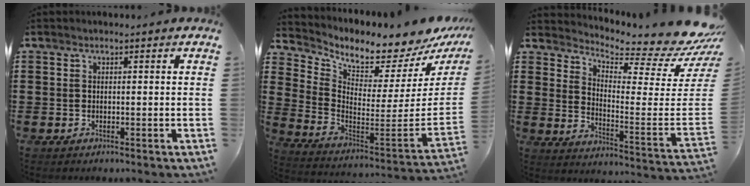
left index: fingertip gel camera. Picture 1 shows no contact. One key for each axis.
{"total": 6.2, "fx": 5.8, "fy": 1.0, "fz": 1.6, "tx": -0.055, "ty": -0.078, "tz": 0.093}
{"total": 5.8, "fx": 5.4, "fy": 0.2, "fz": 2.2, "tx": -0.058, "ty": -0.070, "tz": 0.089}